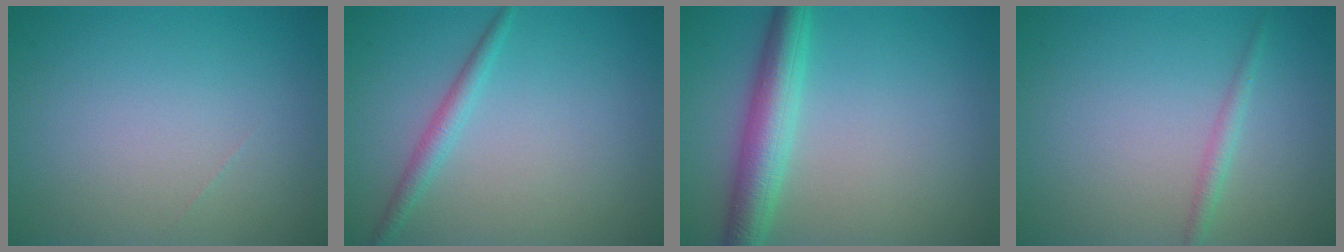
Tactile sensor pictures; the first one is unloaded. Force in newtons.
{"total": 1.8, "press": 1.8, "slide": 0.0}
{"total": 4.7, "press": 4.7, "slide": 0.1}
{"total": 1.3, "press": 1.3, "slide": 0.1}